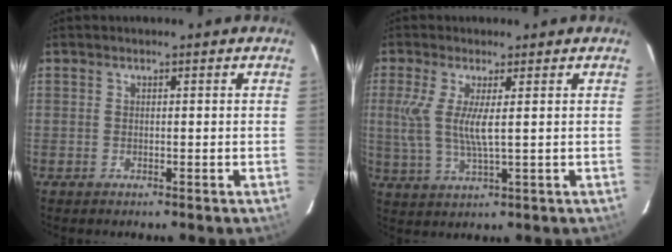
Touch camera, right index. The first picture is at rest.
{"total": 6.8, "force": [1.0, 0.7, 6.7], "torque": [-0.147, -0.011, 0.023]}